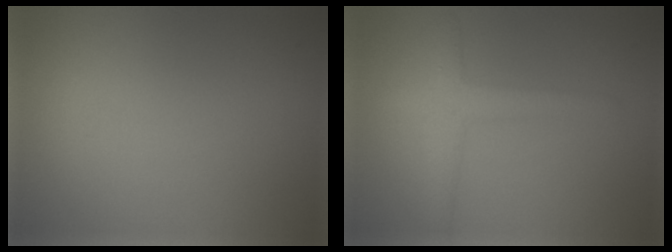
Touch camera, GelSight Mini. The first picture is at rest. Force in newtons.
{"total": 2.8, "press": 2.8, "slide": 0.1}